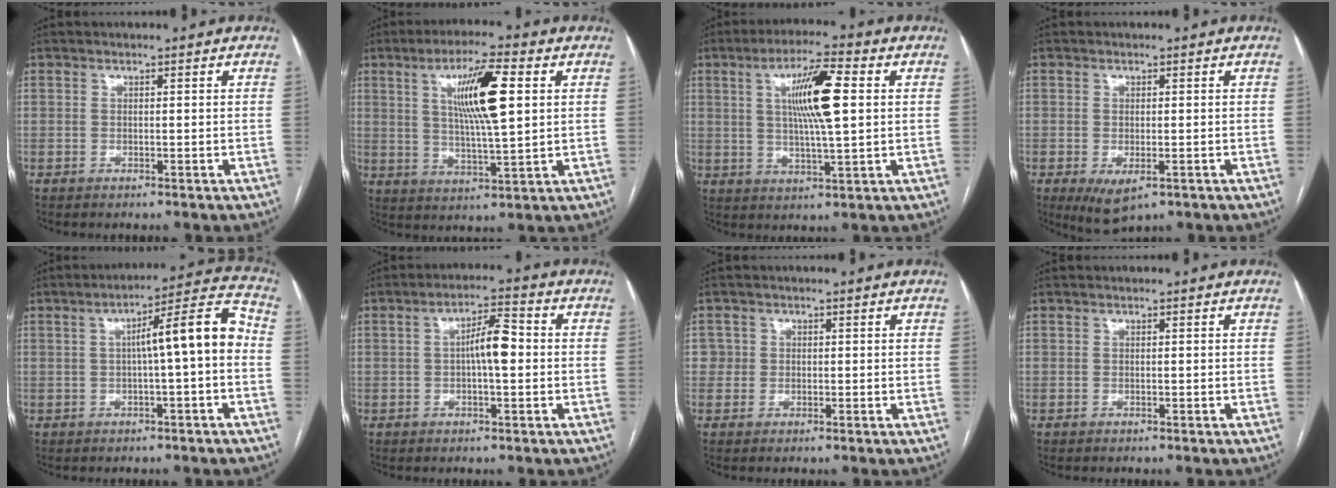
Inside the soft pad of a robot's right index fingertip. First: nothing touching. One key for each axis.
{"total": 11.4, "fx": 3.2, "fy": 1.2, "fz": 10.9, "tx": -0.192, "ty": 0.005, "tz": 0.055}
{"total": 10.6, "fx": 2.3, "fy": 1.1, "fz": 10.3, "tx": -0.182, "ty": 0.007, "tz": 0.037}
{"total": 4.8, "fx": -2.1, "fy": 2.2, "fz": 3.8, "tx": -0.060, "ty": -0.012, "tz": -0.023}
{"total": 9.9, "fx": -0.1, "fy": 0.8, "fz": 9.8, "tx": -0.139, "ty": 0.034, "tz": -0.005}
{"total": 5.9, "fx": 0.1, "fy": 1.3, "fz": 5.7, "tx": -0.099, "ty": 0.015, "tz": -0.003}
{"total": 2.1, "fx": 0.3, "fy": 2.1, "fz": -0.1, "tx": 0.018, "ty": 0.008, "tz": 0.001}
{"total": 0.0}